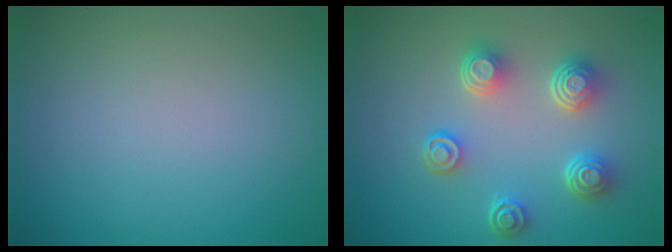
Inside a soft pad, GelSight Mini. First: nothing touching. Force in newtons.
{"total": 5.0, "press": 3.7, "slide": 3.3}